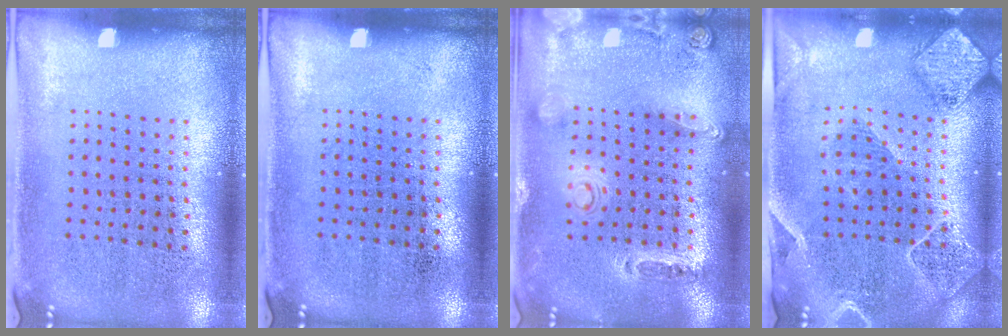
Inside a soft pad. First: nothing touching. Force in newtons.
{"total": 0.0}
{"total": 0.8, "press": 0.7, "slide": 0.3}
{"total": 2.3, "press": 2.1, "slide": 0.9}